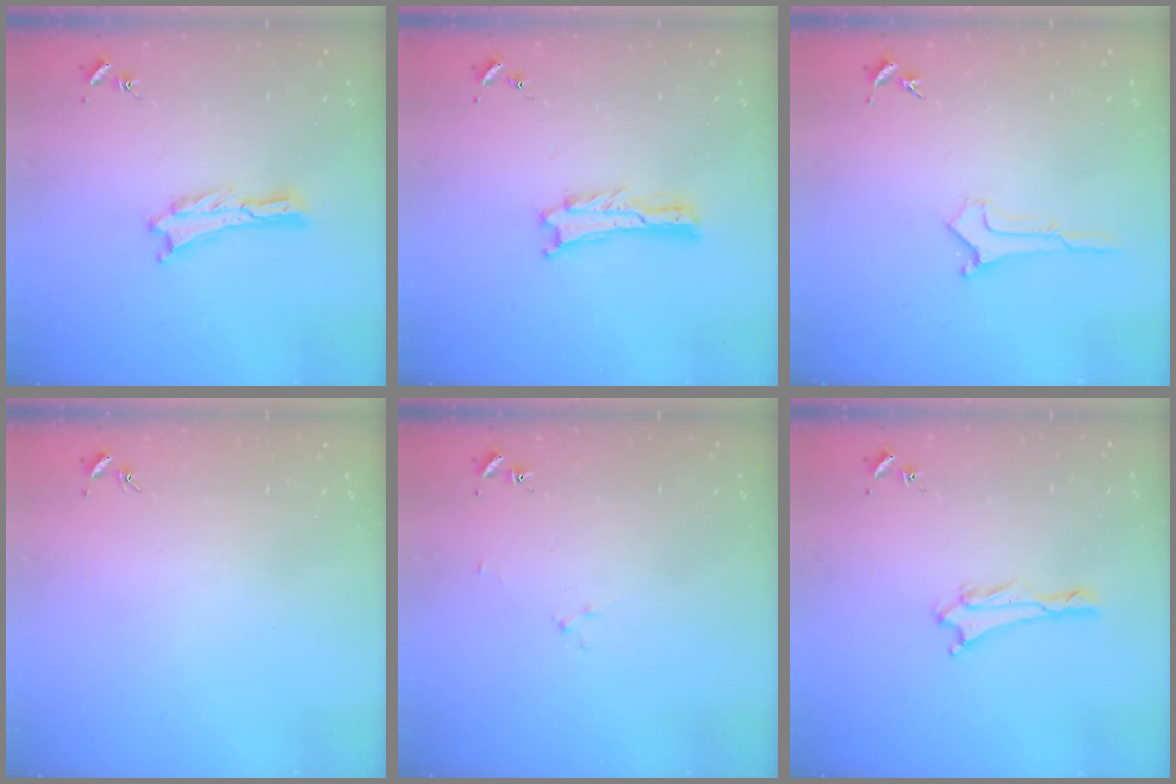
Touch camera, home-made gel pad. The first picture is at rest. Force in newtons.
{"total": 0.8, "press": 0.8, "slide": 0.2}
{"total": 0.6, "press": 0.6, "slide": 0.1}
{"total": 0.0}
{"total": 1.6, "press": 1.6, "slide": 0.2}
{"total": 1.4, "press": 1.4, "slide": 0.2}